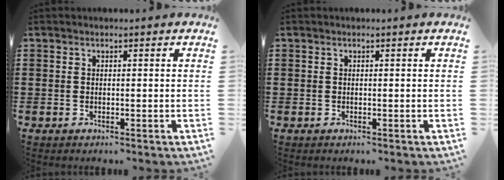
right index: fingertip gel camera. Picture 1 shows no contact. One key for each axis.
{"total": 0.0}